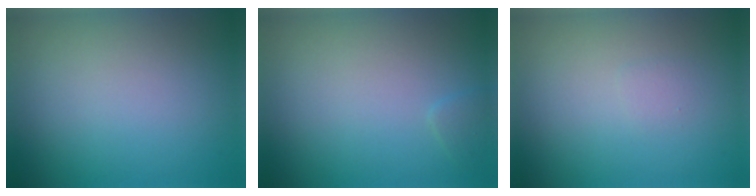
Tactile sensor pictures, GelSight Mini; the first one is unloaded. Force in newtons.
{"total": 0.8, "press": 0.7, "slide": 0.2}
{"total": 0.6, "press": 0.6, "slide": 0.1}